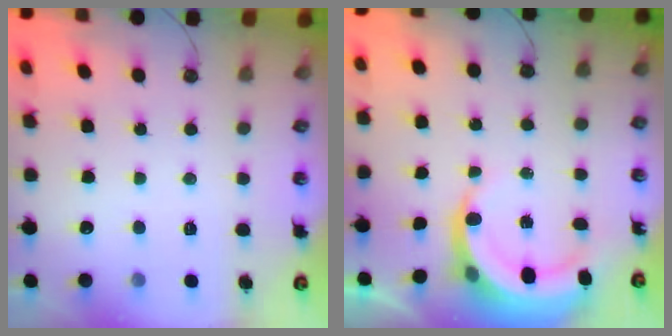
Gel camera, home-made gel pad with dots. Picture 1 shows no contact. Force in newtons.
{"total": 7.7, "press": 7.5, "slide": 1.8}